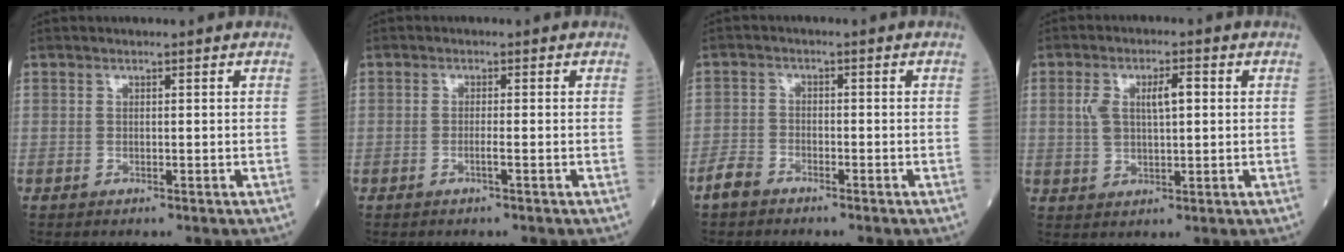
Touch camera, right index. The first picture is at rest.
{"total": 1.0, "force": [-0.4, -0.3, 0.8], "torque": [-0.015, 0.001, -0.008]}
{"total": 2.9, "force": [-2.5, 1.3, 0.9], "torque": [-0.023, 0.003, -0.049]}
{"total": 5.7, "force": [1.2, 2.1, 5.2], "torque": [-0.104, 0.016, 0.028]}